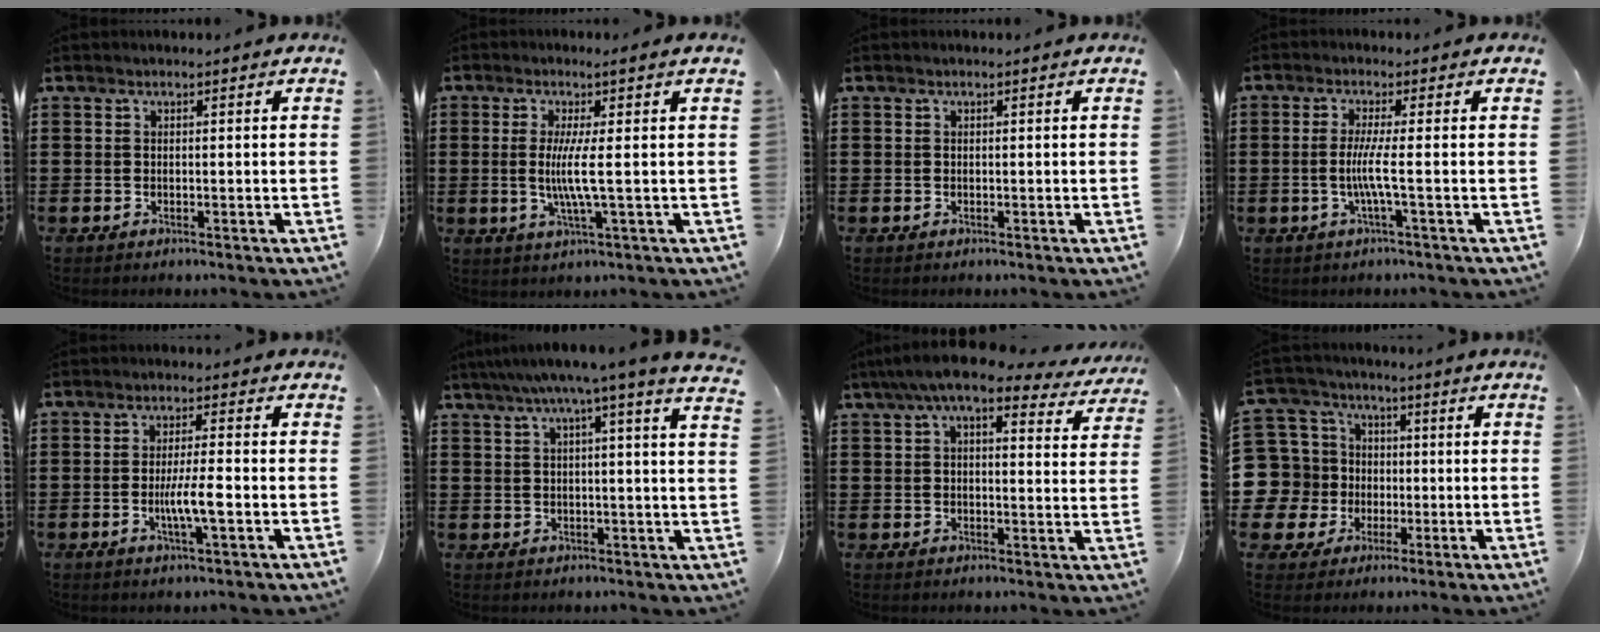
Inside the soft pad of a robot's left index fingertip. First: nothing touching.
{"total": 6.6, "force": [0.2, -0.8, 6.5], "torque": [-0.127, -0.012, -0.005]}
{"total": 0.0}
{"total": 5.7, "force": [-0.3, -0.7, 5.7], "torque": [-0.110, -0.014, -0.012]}
{"total": 5.3, "force": [-1.2, 0.6, 5.1], "torque": [-0.094, -0.003, -0.025]}
{"total": 6.0, "force": [4.1, -0.2, 4.3], "torque": [-0.089, -0.015, 0.067]}
{"total": 8.2, "force": [6.3, 1.8, 5.0], "torque": [-0.107, -0.013, 0.112]}
{"total": 10.0, "force": [-1.0, 9.7, 2.3], "torque": [-0.115, 0.003, -0.020]}